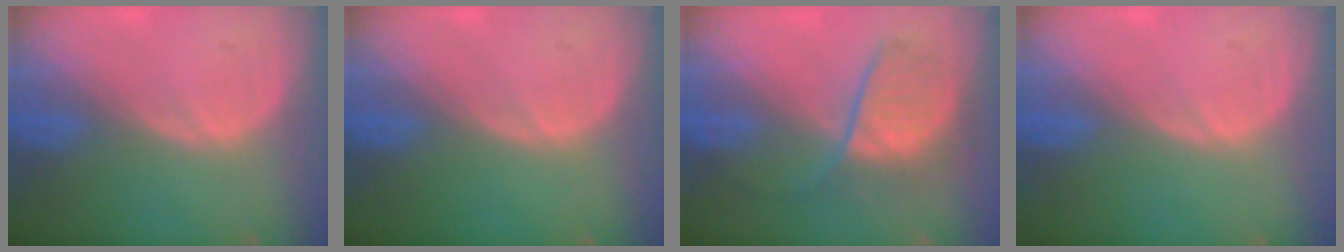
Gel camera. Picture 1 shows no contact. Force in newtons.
{"total": 0.0}
{"total": 7.0, "press": 6.9, "slide": 0.8}
{"total": 0.0}